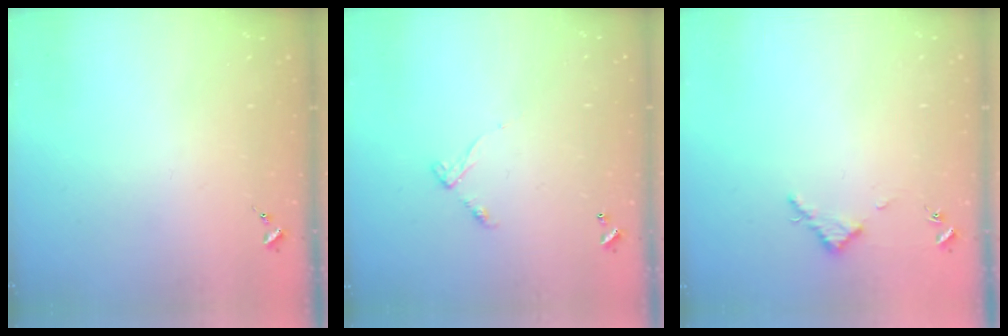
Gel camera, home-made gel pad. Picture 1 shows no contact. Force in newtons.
{"total": 6.2, "press": 6.2, "slide": 0.4}
{"total": 2.8, "press": 2.8, "slide": 0.3}